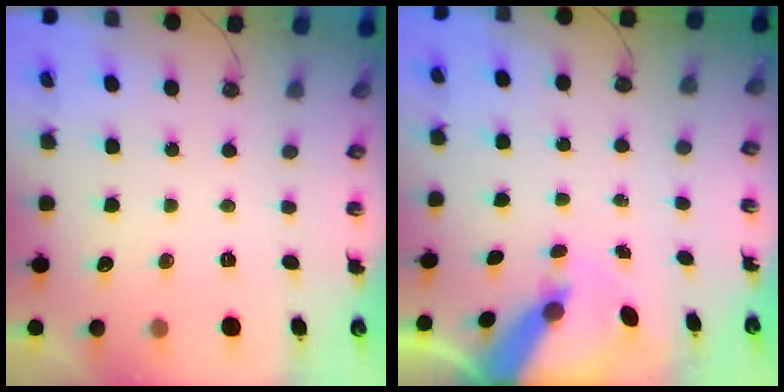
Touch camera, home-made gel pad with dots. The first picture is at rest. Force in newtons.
{"total": 8.3, "press": 8.3, "slide": 0.8}